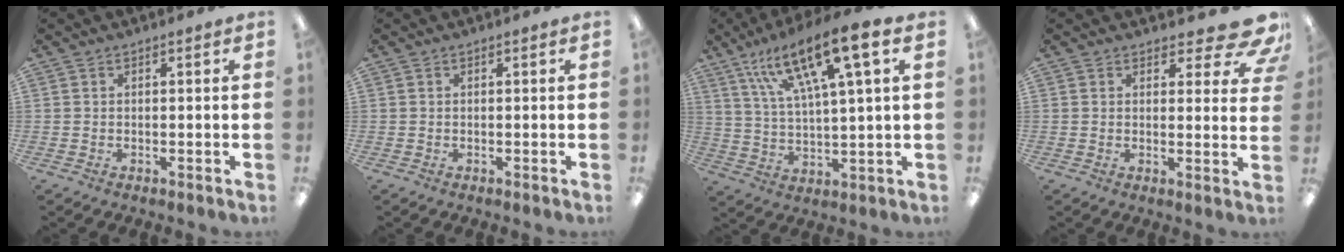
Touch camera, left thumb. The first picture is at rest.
{"total": 0.0}
{"total": 16.4, "force": [9.9, 4.1, 12.4], "torque": [-0.228, -0.044, 0.161]}
{"total": 8.0, "force": [5.8, 2.9, 4.6], "torque": [-0.050, -0.039, 0.101]}